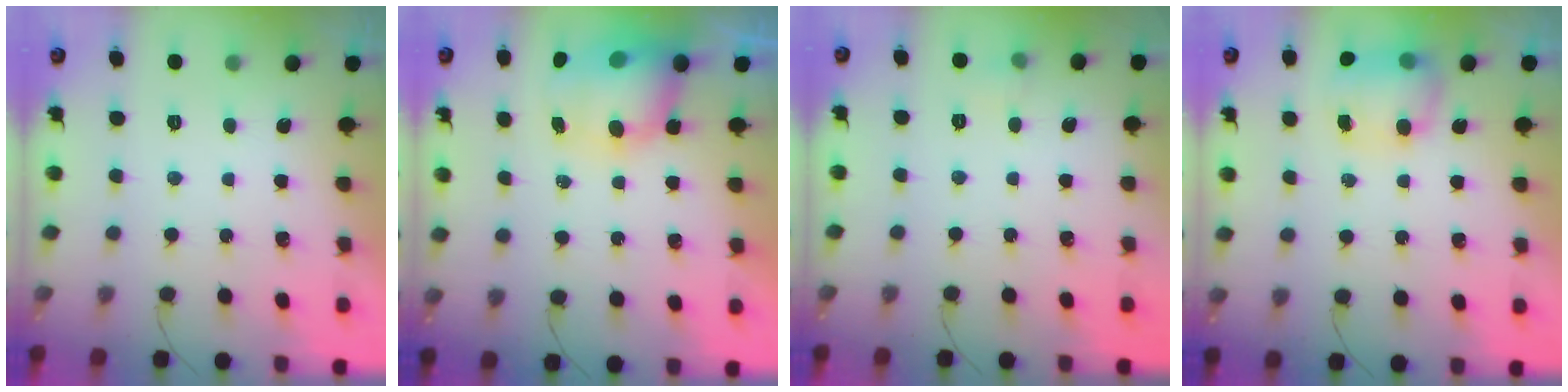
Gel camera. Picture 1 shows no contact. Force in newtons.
{"total": 9.9, "press": 9.7, "slide": 2.0}
{"total": 3.5, "press": 3.2, "slide": 1.4}
{"total": 7.9, "press": 7.8, "slide": 0.6}